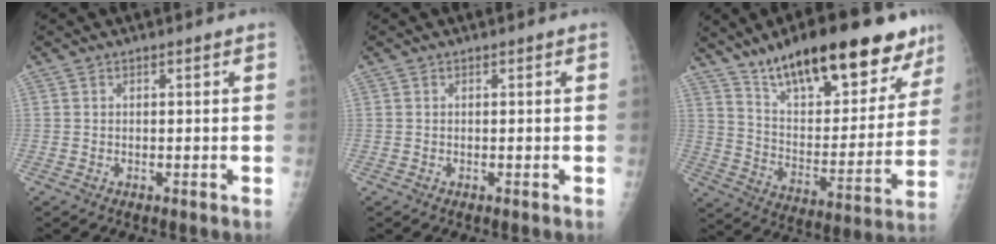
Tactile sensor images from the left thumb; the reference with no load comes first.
{"total": 0.0}
{"total": 26.5, "force": [18.3, 9.3, 16.8], "torque": [-0.210, -0.066, 0.287]}